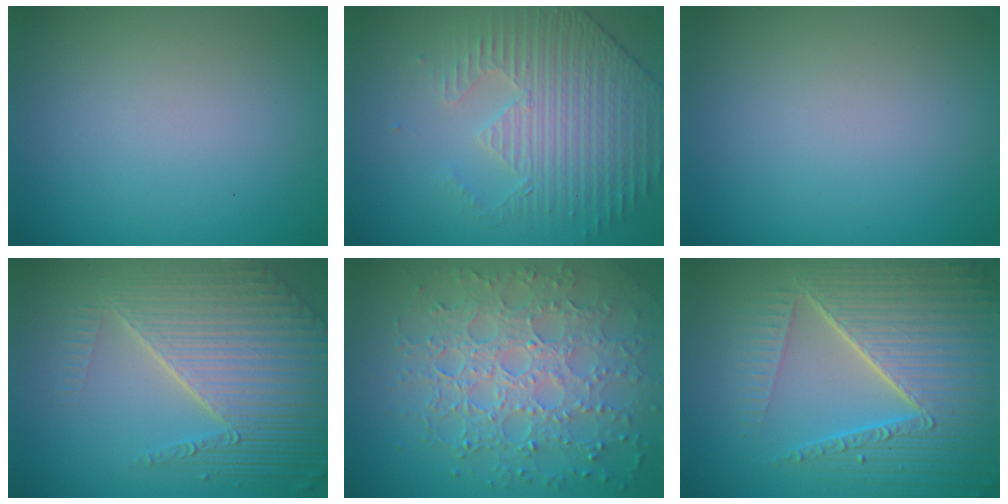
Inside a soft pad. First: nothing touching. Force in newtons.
{"total": 4.4, "press": 3.8, "slide": 2.3}
{"total": 0.0}
{"total": 8.4, "press": 5.6, "slide": 6.2}
{"total": 8.1, "press": 5.7, "slide": 5.8}
{"total": 8.6, "press": 6.0, "slide": 6.2}